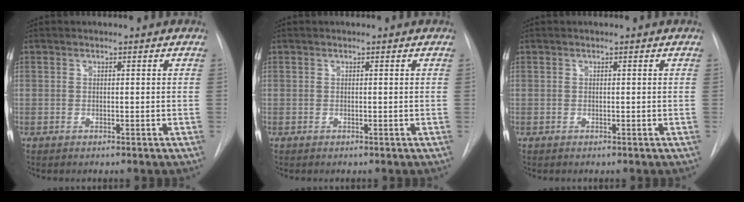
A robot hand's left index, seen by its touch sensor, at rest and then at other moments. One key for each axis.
{"total": 0.0}
{"total": 0.0}